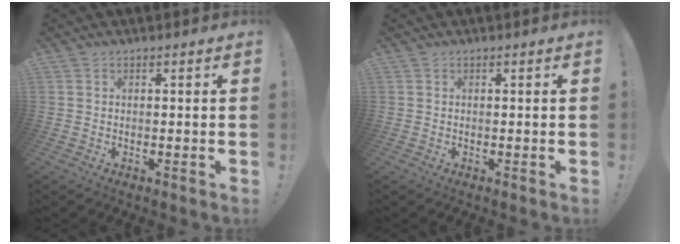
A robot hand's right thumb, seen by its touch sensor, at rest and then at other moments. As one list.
[{"total": 0.0}]